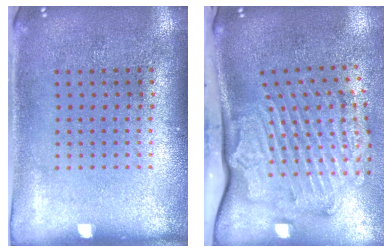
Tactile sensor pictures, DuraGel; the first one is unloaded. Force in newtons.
{"total": 2.6, "press": 2.2, "slide": 1.4}